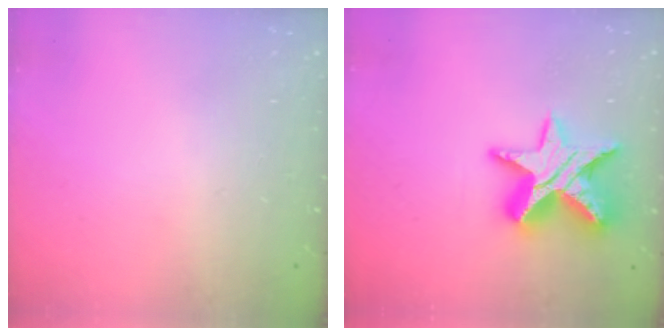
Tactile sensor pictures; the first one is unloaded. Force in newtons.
{"total": 14.6, "press": 14.5, "slide": 1.0}